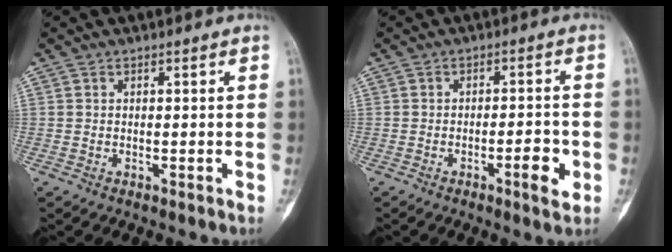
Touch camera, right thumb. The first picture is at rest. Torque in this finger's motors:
{"motor_torque": [0.14, 0.39, 0.52, 0.08, -0.02]}